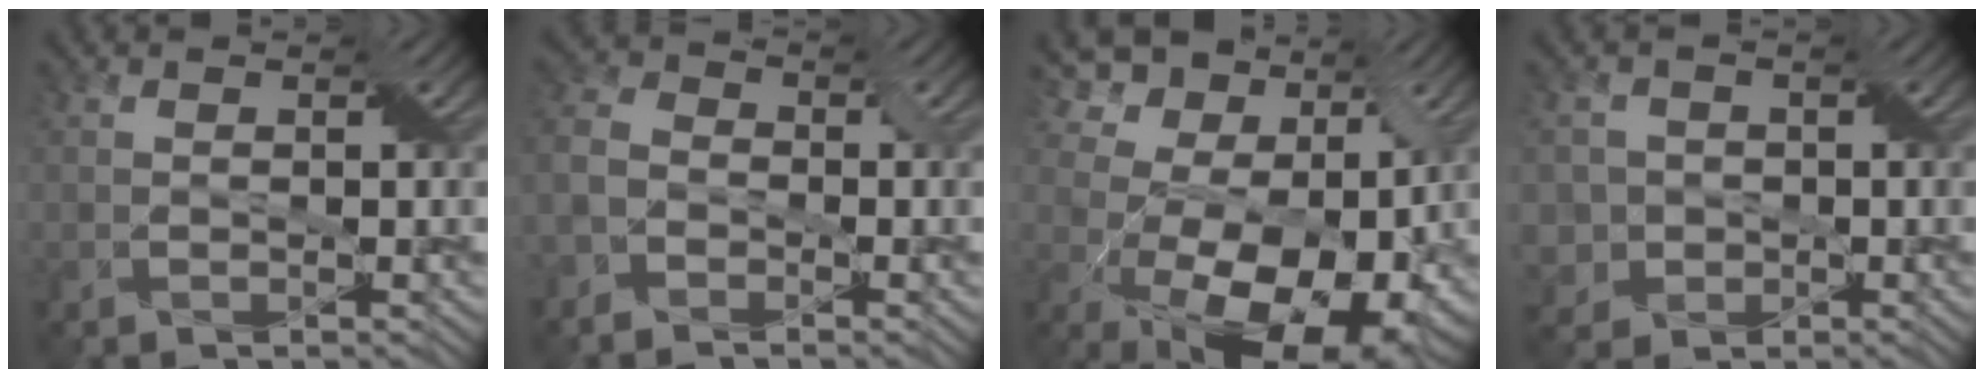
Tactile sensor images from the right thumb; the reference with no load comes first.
{"total": 4.7, "force": [-2.9, 2.8, 2.4], "torque": [-0.071, 0.000, -0.072]}
{"total": 16.8, "force": [3.3, 11.1, 12.1], "torque": [-0.228, 0.005, 0.097]}
{"total": 4.2, "force": [-0.9, 4.1, 0.5], "torque": [-0.020, 0.006, -0.035]}